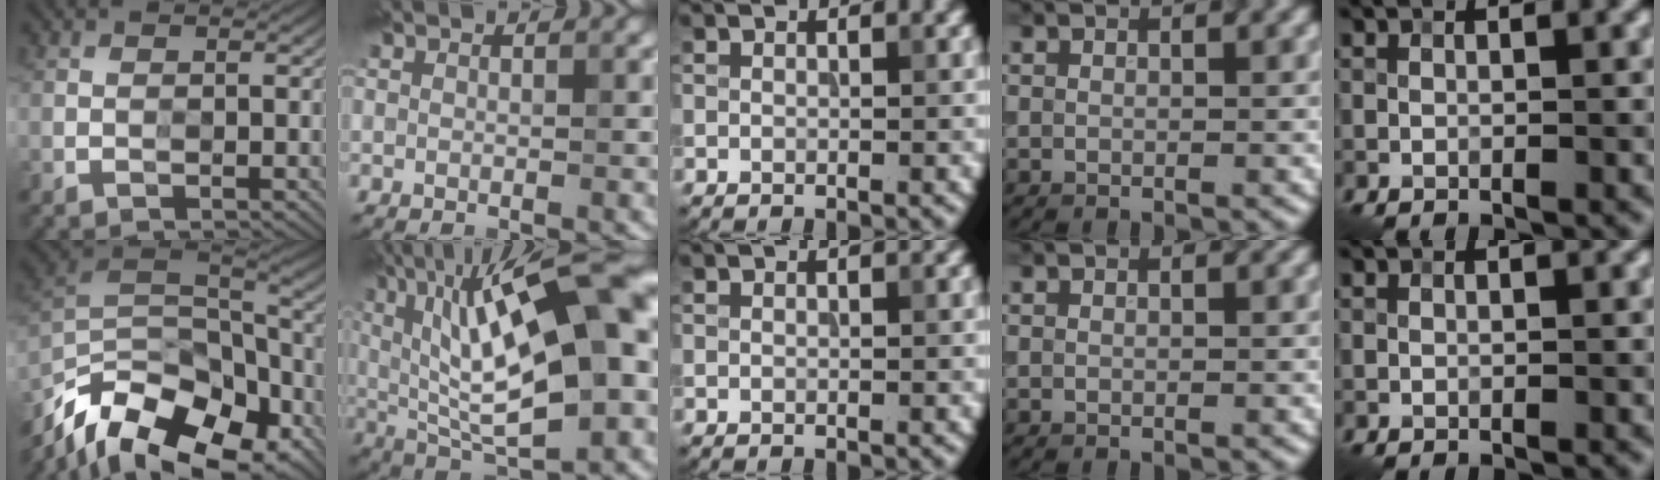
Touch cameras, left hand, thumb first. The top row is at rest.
{"thumb": {"total": 18.0, "force": [-12.0, 8.3, 10.7], "torque": [-0.248, -0.030, -0.182]}, "index": {"total": 18.2, "force": [4.0, 6.1, 16.7], "torque": [-0.257, 0.026, 0.063]}}